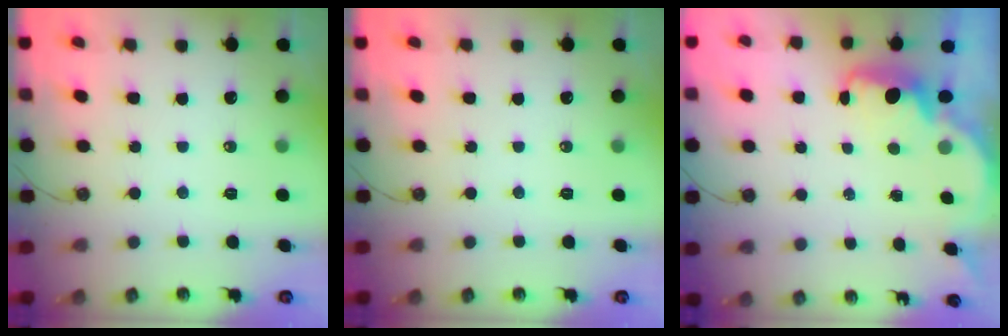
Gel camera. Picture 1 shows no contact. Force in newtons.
{"total": 0.0}
{"total": 2.2, "press": 2.1, "slide": 0.6}